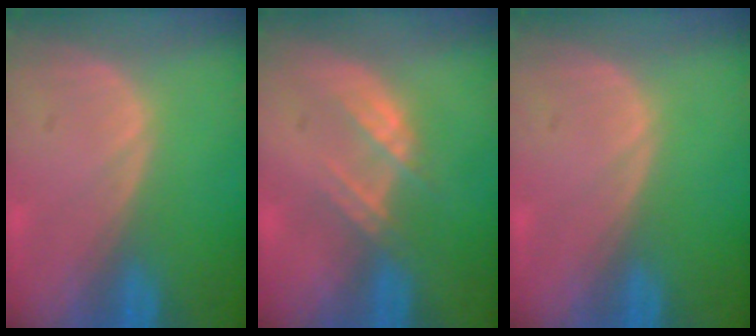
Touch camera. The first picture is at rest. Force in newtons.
{"total": 3.0, "press": 3.0, "slide": 0.3}
{"total": 0.0}